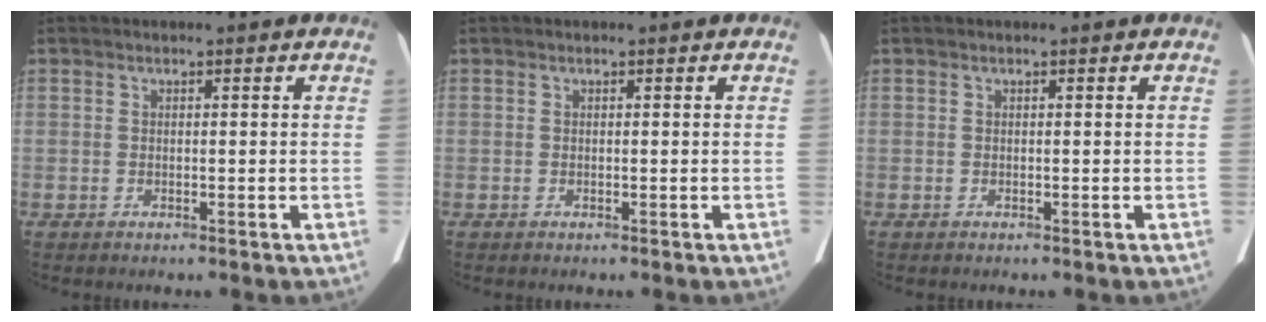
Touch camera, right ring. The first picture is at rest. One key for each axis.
{"total": 0.0}
{"total": 0.0}